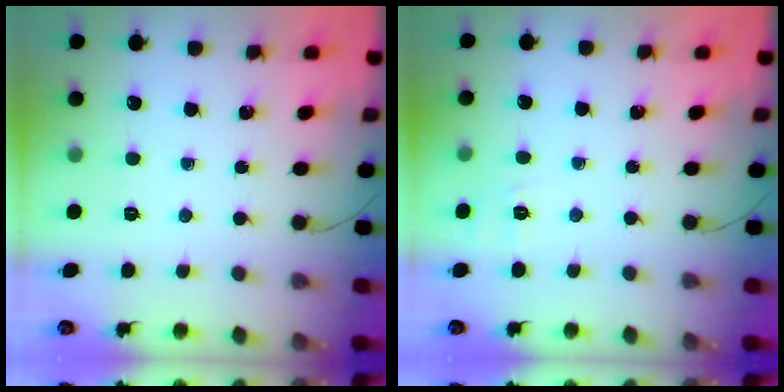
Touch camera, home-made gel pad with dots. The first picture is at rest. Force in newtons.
{"total": 1.8, "press": 0.1, "slide": 1.8}